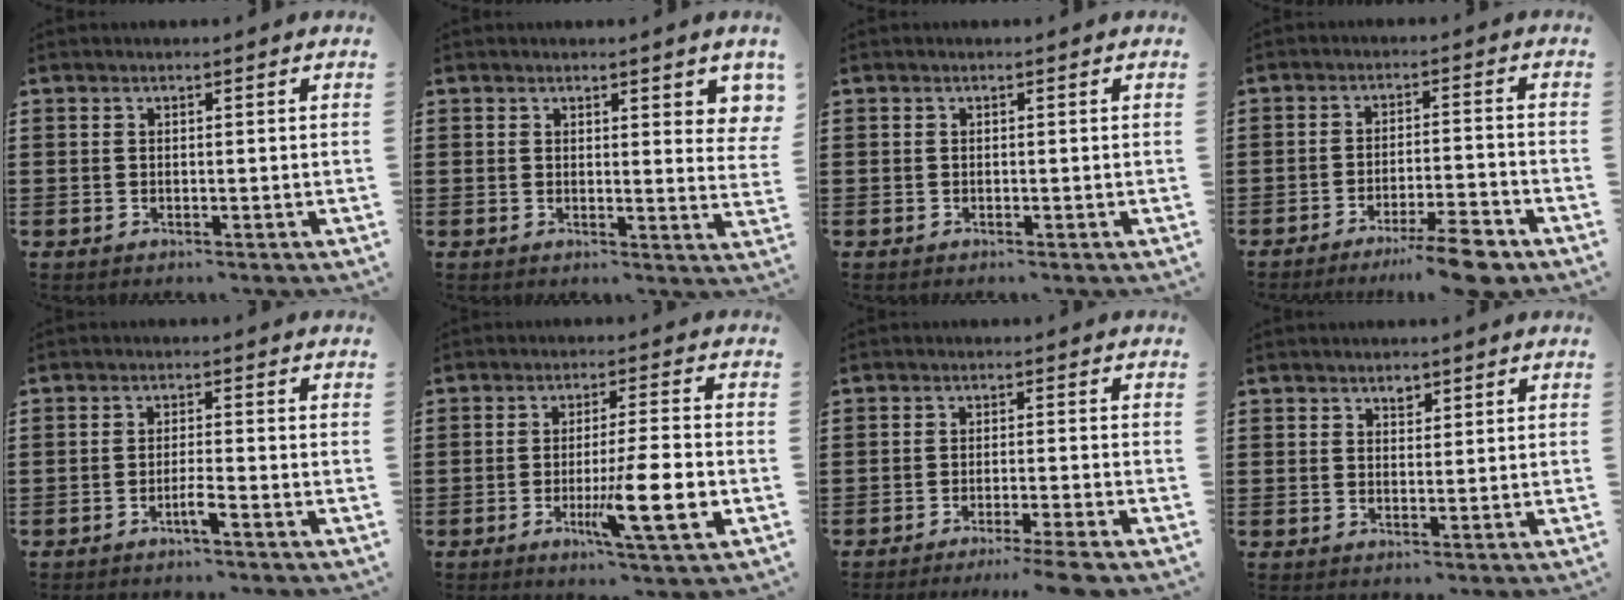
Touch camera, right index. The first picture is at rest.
{"total": 2.0, "force": [1.7, 0.5, 1.0], "torque": [-0.007, -0.003, 0.028]}
{"total": 0.0}
{"total": 7.0, "force": [-5.6, 0.2, 4.1], "torque": [-0.062, -0.004, -0.100]}
{"total": 2.4, "force": [-1.5, 0.1, 1.8], "torque": [-0.032, 0.000, -0.028]}
{"total": 10.4, "force": [-3.2, 1.1, 9.9], "torque": [-0.170, -0.012, -0.053]}
{"total": 3.4, "force": [-2.8, -0.6, 1.7], "torque": [-0.028, -0.008, -0.053]}
{"total": 1.5, "force": [1.0, 0.8, 0.6], "torque": [-0.015, 0.003, 0.019]}